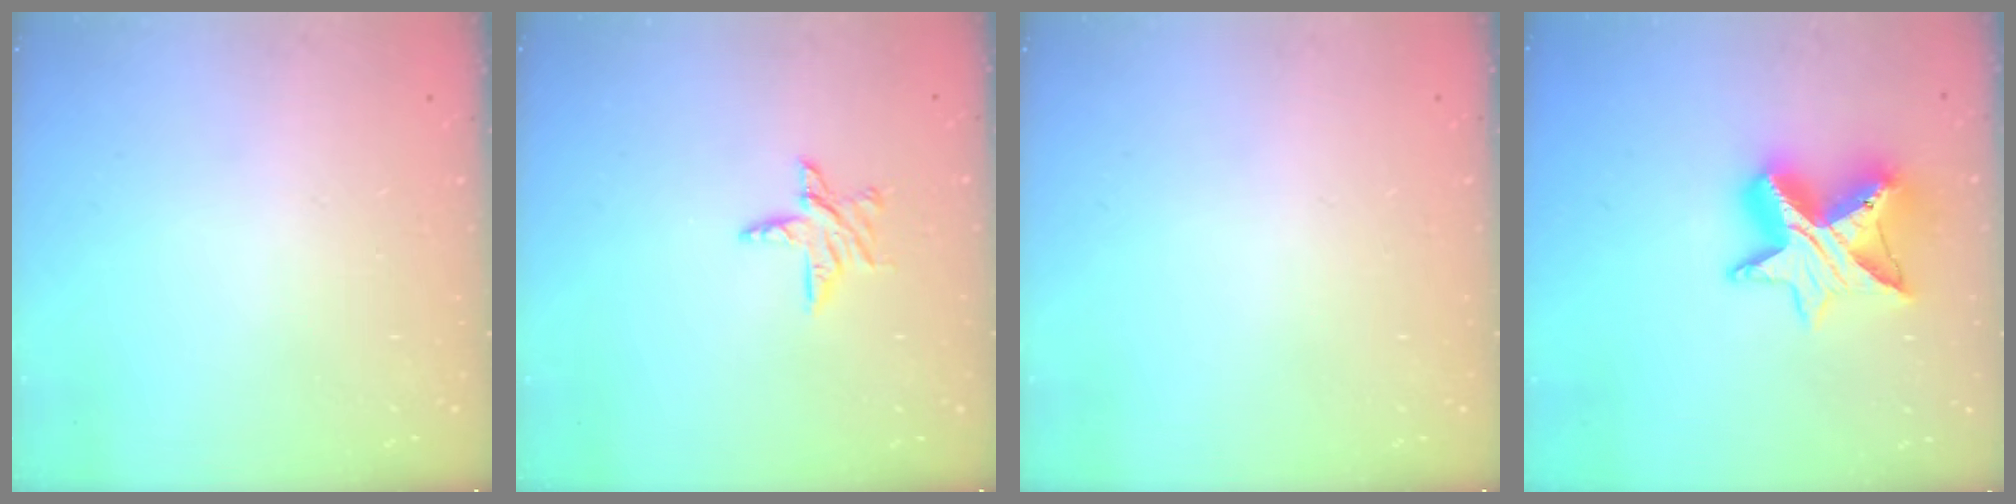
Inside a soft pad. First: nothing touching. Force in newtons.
{"total": 6.7, "press": 6.7, "slide": 0.3}
{"total": 0.0}
{"total": 12.6, "press": 12.5, "slide": 0.9}